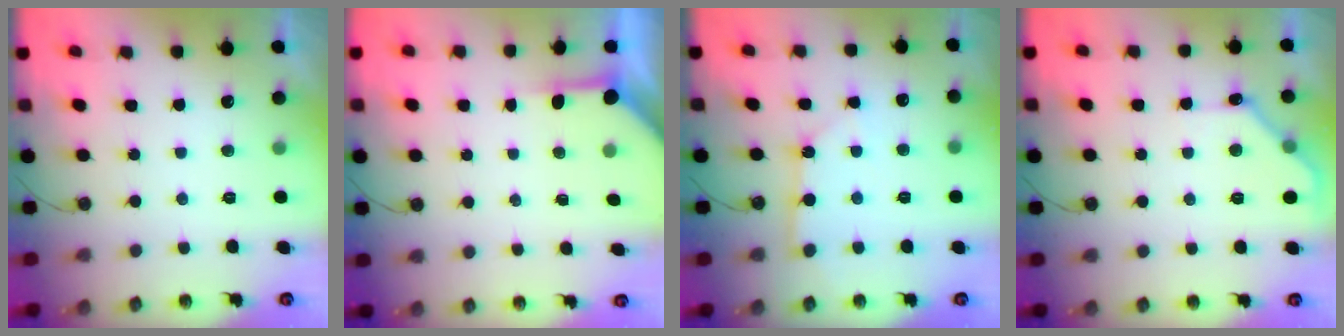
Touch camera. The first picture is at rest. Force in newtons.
{"total": 3.8, "press": 3.8, "slide": 0.4}
{"total": 2.8, "press": 2.8, "slide": 0.1}
{"total": 8.9, "press": 8.9, "slide": 0.6}